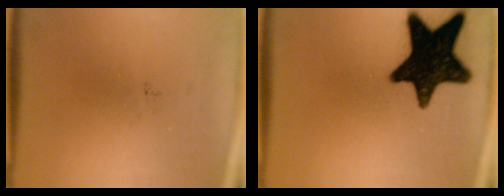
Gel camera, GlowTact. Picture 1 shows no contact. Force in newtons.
{"total": 18.4}